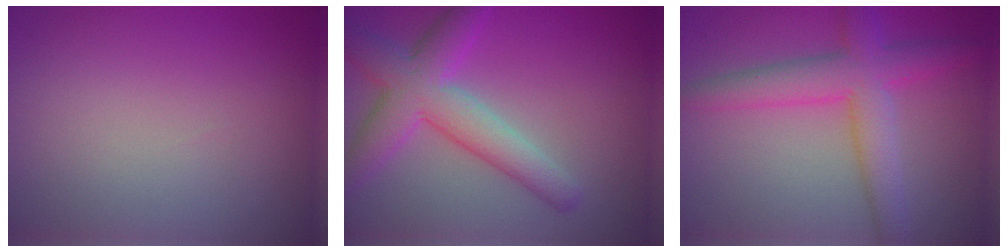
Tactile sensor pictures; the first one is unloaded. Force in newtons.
{"total": 6.1, "press": 6.1, "slide": 0.1}
{"total": 5.6, "press": 5.6, "slide": 0.3}